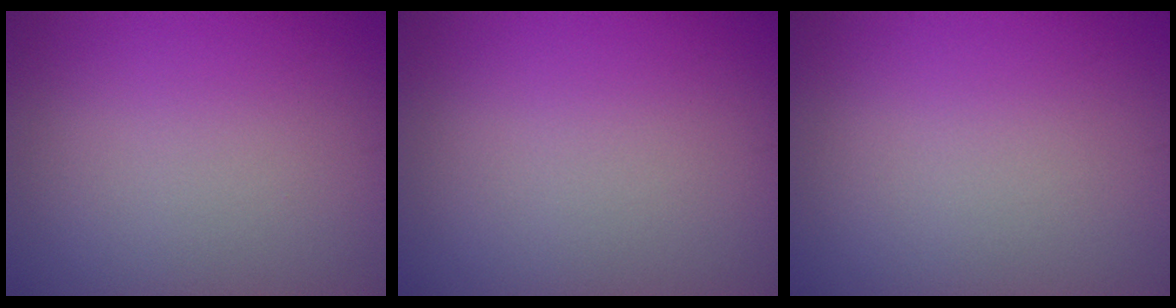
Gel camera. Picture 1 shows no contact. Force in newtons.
{"total": 0.0}
{"total": 0.0}